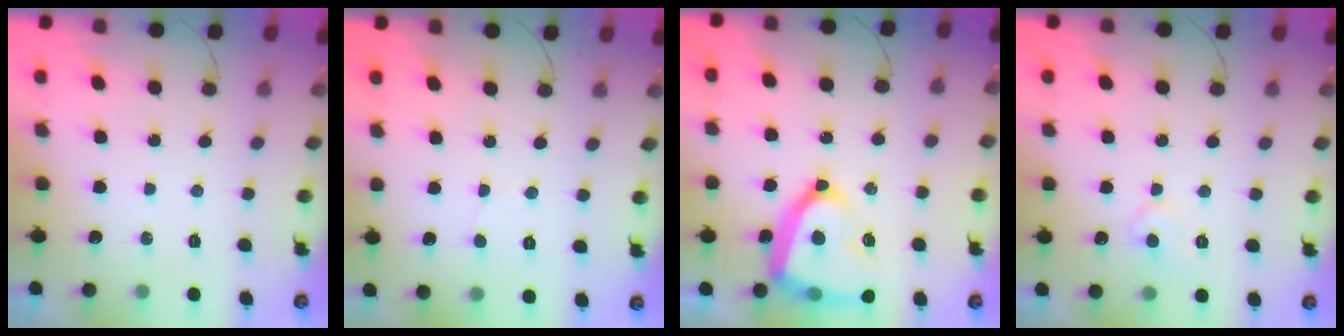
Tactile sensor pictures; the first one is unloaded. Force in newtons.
{"total": 0.7, "press": 0.7, "slide": 0.0}
{"total": 18.2, "press": 18.1, "slide": 1.7}
{"total": 7.0, "press": 7.0, "slide": 0.6}